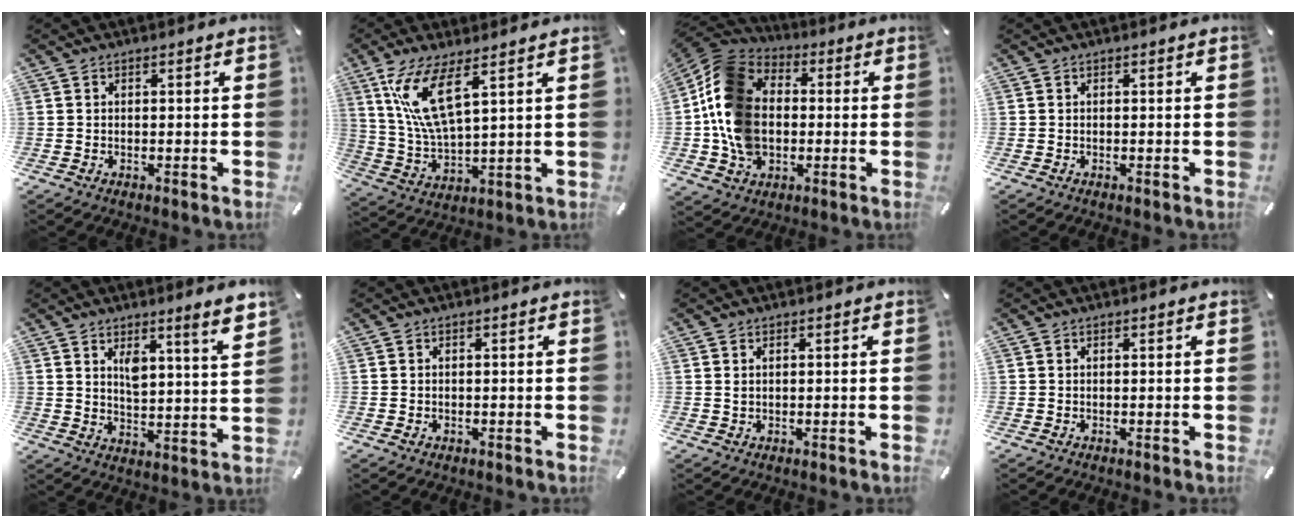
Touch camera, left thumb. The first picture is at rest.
{"total": 12.7, "force": [6.8, 3.9, 10.1], "torque": [-0.234, -0.024, 0.118]}
{"total": 17.2, "force": [-1.6, 13.8, 10.2], "torque": [-0.225, 0.018, -0.032]}
{"total": 0.0}
{"total": 7.5, "force": [5.6, 1.5, 4.8], "torque": [-0.079, -0.035, 0.092]}
{"total": 0.5, "force": [-0.2, 0.4, 0.3], "torque": [-0.006, 0.001, -0.004]}
{"total": 0.6, "force": [0.2, 0.3, 0.5], "torque": [-0.010, 0.001, 0.004]}
{"total": 0.0}